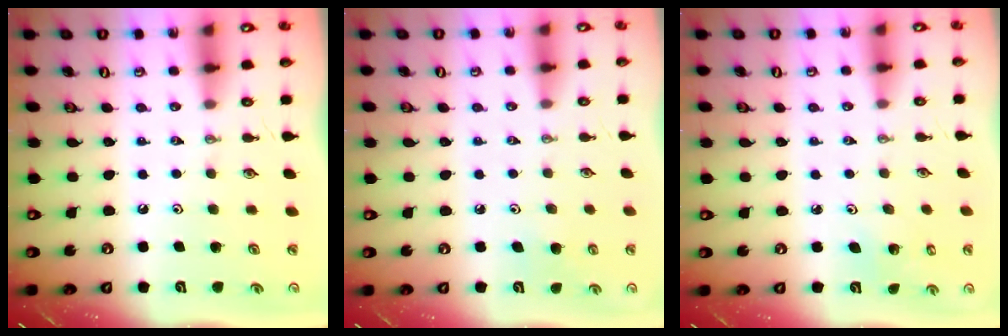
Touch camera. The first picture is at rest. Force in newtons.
{"total": 4.1, "press": 4.1, "slide": 0.4}
{"total": 2.4, "press": 2.4, "slide": 0.2}